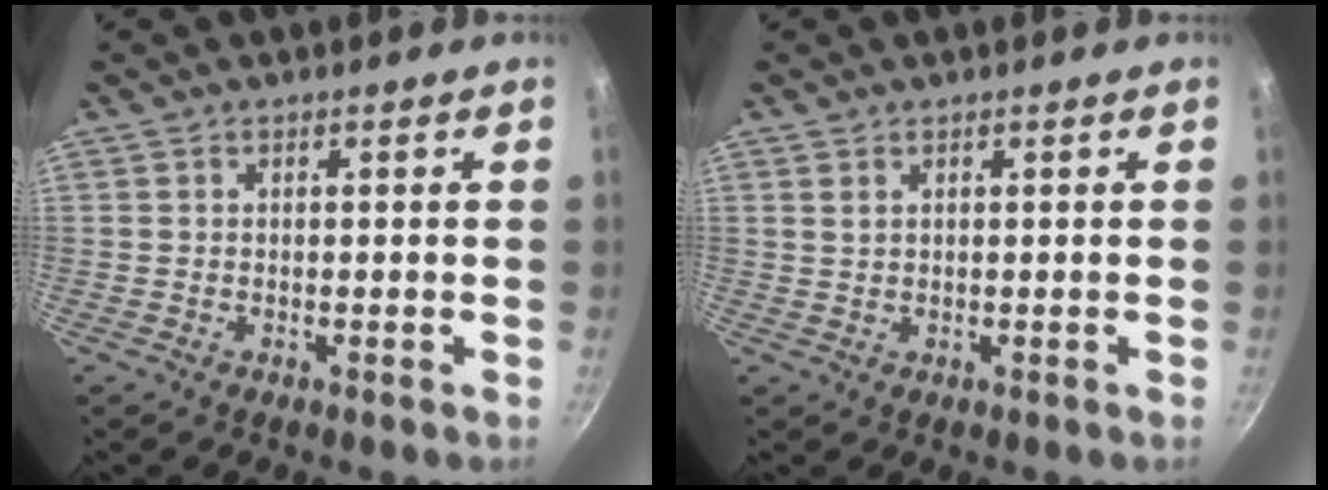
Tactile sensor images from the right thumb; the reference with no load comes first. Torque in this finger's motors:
{"motor_torque": [-0.43, 0.39, -0.22, 0.11, -0.05]}